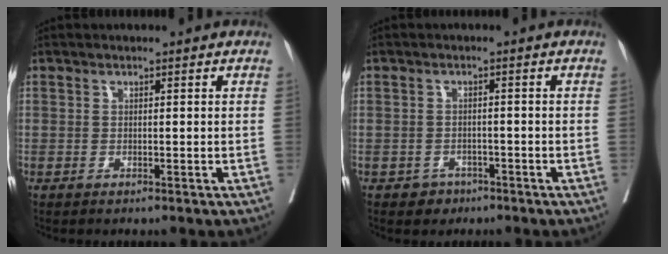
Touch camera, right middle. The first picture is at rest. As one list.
[{"total": 2.3, "force": [-1.5, 1.8, 0.2], "torque": [-0.005, 0.008, -0.020]}]